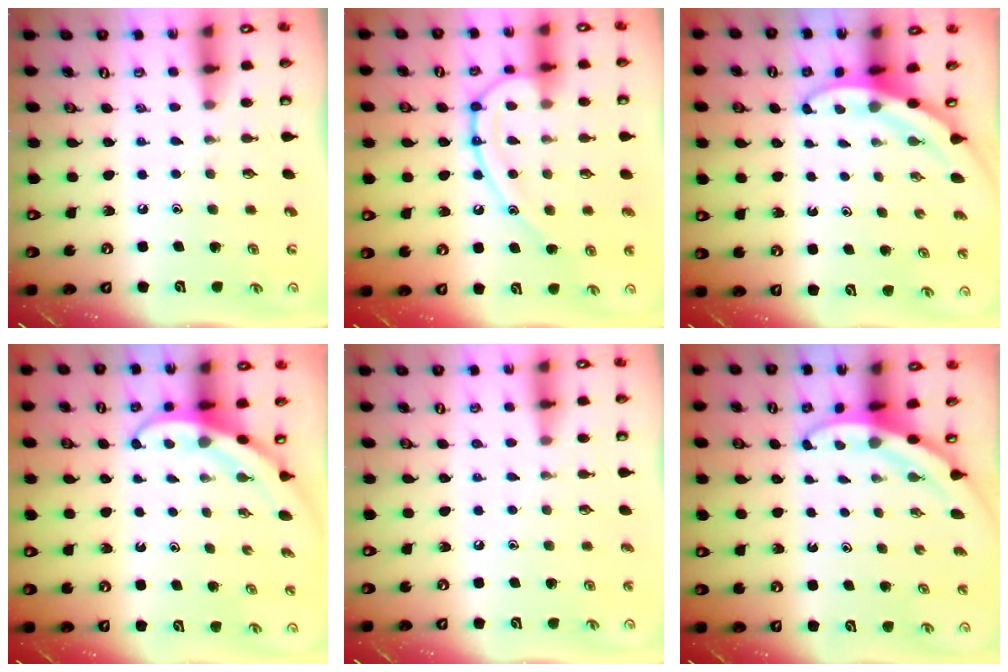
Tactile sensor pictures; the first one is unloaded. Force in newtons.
{"total": 14.6, "press": 14.5, "slide": 1.5}
{"total": 3.3, "press": 3.3, "slide": 0.1}
{"total": 3.7, "press": 3.7, "slide": 0.4}
{"total": 2.7, "press": 2.6, "slide": 0.7}
{"total": 3.4, "press": 3.4, "slide": 0.1}